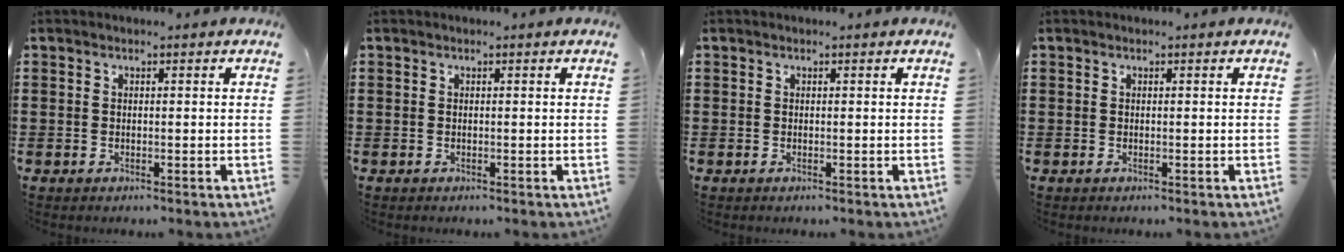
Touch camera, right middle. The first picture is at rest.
{"total": 0.0}
{"total": 0.0}
{"total": 0.0}